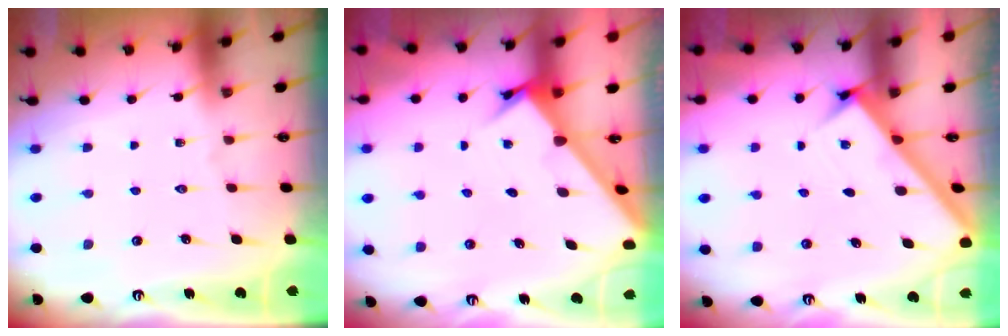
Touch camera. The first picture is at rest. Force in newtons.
{"total": 2.5, "press": 2.5, "slide": 0.3}
{"total": 2.8, "press": 2.8, "slide": 0.4}